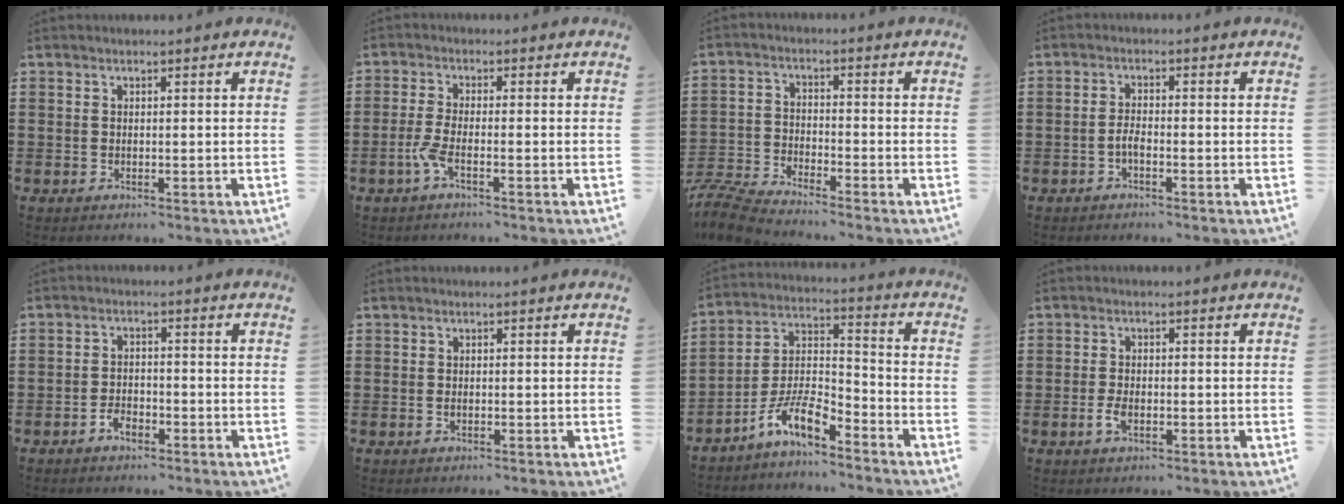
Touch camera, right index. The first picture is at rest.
{"total": 3.3, "force": [-1.8, 0.4, 2.8], "torque": [-0.077, -0.011, -0.041]}
{"total": 5.9, "force": [-5.8, 0.1, 1.1], "torque": [-0.041, -0.002, -0.120]}
{"total": 2.0, "force": [-1.1, 0.5, 1.6], "torque": [-0.040, -0.004, -0.022]}
{"total": 2.5, "force": [-1.9, 1.2, 1.1], "torque": [-0.023, 0.004, -0.040]}
{"total": 0.5, "force": [-0.2, 0.1, 0.5], "torque": [-0.013, -0.006, -0.001]}
{"total": 8.6, "force": [-6.6, 2.6, 4.8], "torque": [-0.109, 0.003, -0.133]}
{"total": 2.6, "force": [-0.8, 1.2, 2.1], "torque": [-0.055, -0.007, -0.018]}